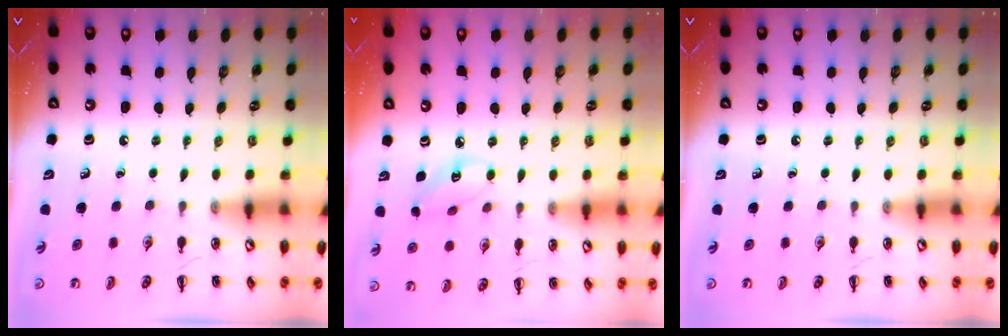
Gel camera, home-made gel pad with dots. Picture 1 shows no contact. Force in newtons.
{"total": 3.8, "press": 3.8, "slide": 0.7}
{"total": 0.0}